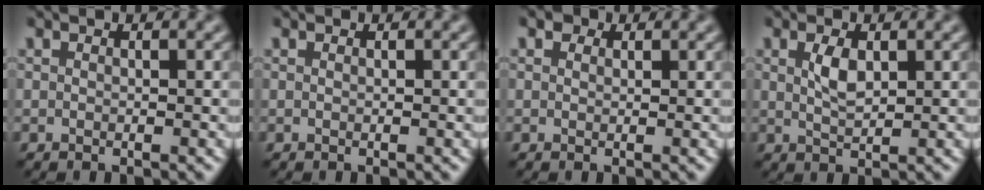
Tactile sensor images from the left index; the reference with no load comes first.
{"total": 0.0}
{"total": 1.0, "force": [0.8, 0.6, 0.3], "torque": [-0.008, -0.003, 0.004]}
{"total": 2.1, "force": [0.7, 0.9, 1.7], "torque": [-0.039, 0.001, 0.016]}